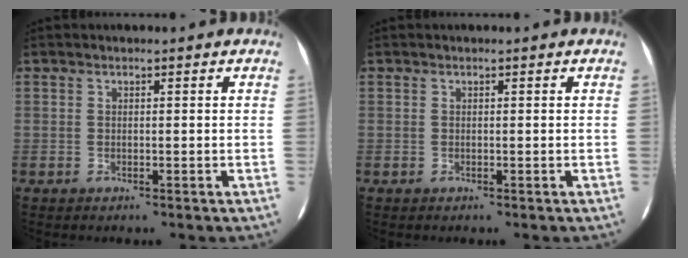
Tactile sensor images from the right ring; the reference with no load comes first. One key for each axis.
{"total": 0.0}